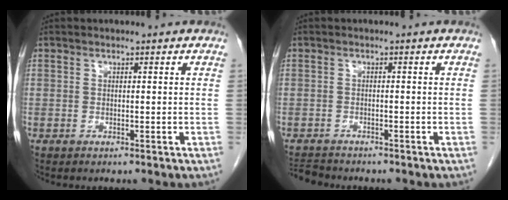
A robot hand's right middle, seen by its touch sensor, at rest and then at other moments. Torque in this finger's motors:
{"motor_torque": [0.01, 0.00, 0.00, -0.02]}